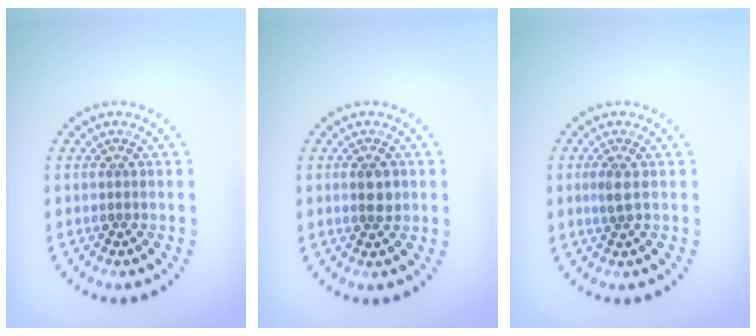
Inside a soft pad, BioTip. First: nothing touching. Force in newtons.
{"total": 1.7, "press": 1.7, "slide": 0.5}
{"total": 1.3, "press": 1.2, "slide": 0.4}